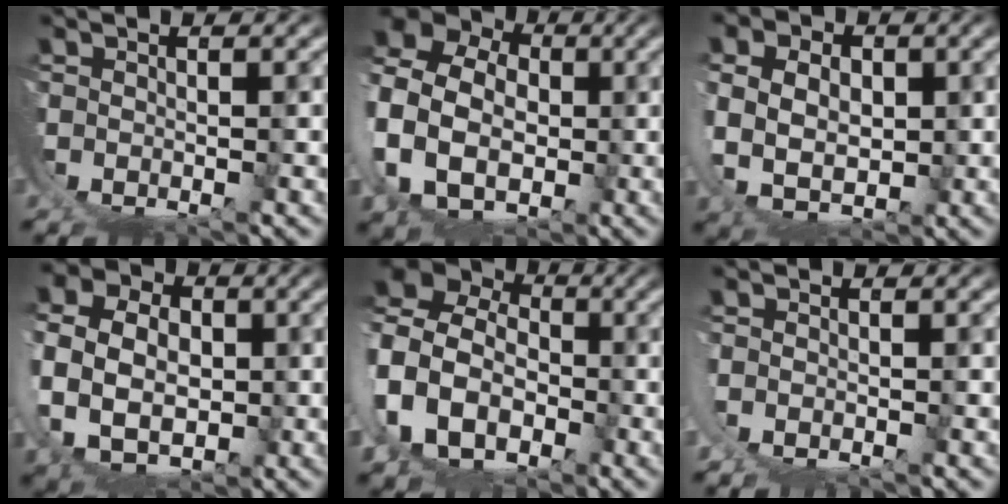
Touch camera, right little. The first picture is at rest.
{"total": 11.6, "force": [2.7, 9.1, 6.8], "torque": [-0.151, -0.022, 0.047]}
{"total": 6.2, "force": [2.2, 4.0, 4.1], "torque": [-0.084, -0.022, 0.054]}
{"total": 11.0, "force": [2.8, 8.0, 7.0], "torque": [-0.139, -0.022, 0.054]}
{"total": 11.2, "force": [2.2, 9.4, 5.6], "torque": [-0.159, -0.026, 0.036]}
{"total": 1.5, "force": [0.4, 1.3, 0.6], "torque": [-0.023, -0.002, 0.006]}